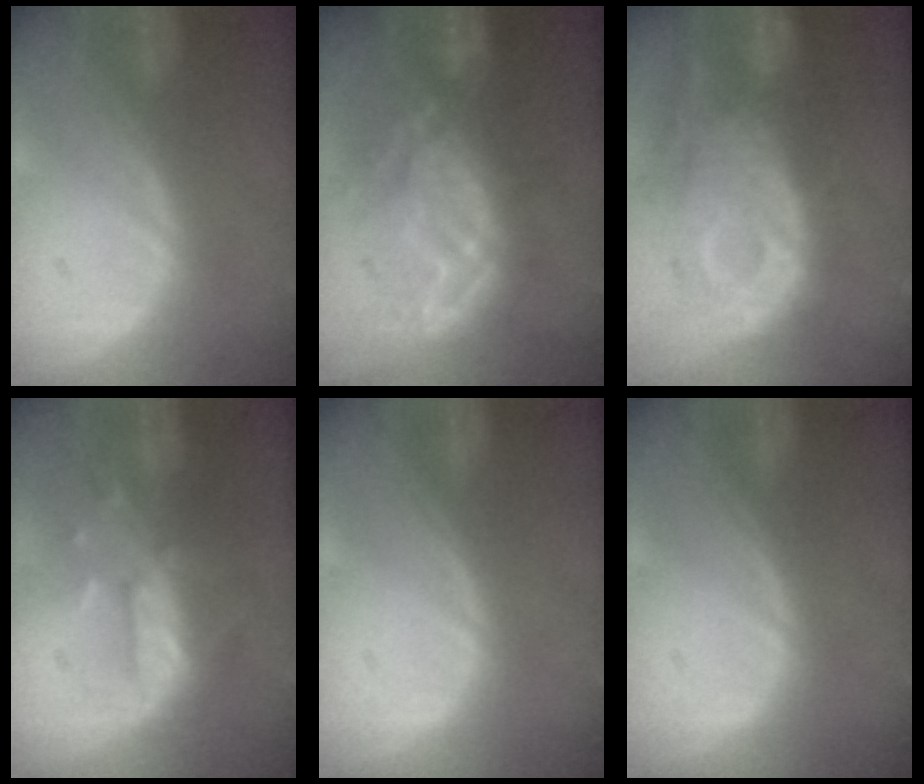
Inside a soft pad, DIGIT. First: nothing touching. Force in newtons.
{"total": 10.7, "press": 10.2, "slide": 3.5}
{"total": 11.8, "press": 10.6, "slide": 5.1}
{"total": 8.1, "press": 7.4, "slide": 3.2}
{"total": 0.0}
{"total": 0.0}